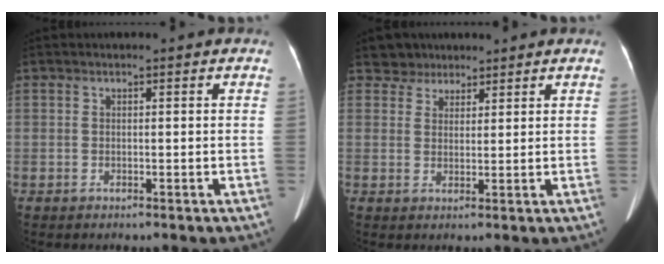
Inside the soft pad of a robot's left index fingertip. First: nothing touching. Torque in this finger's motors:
{"motor_torque": [0.19, -0.21, -0.03, -0.02]}